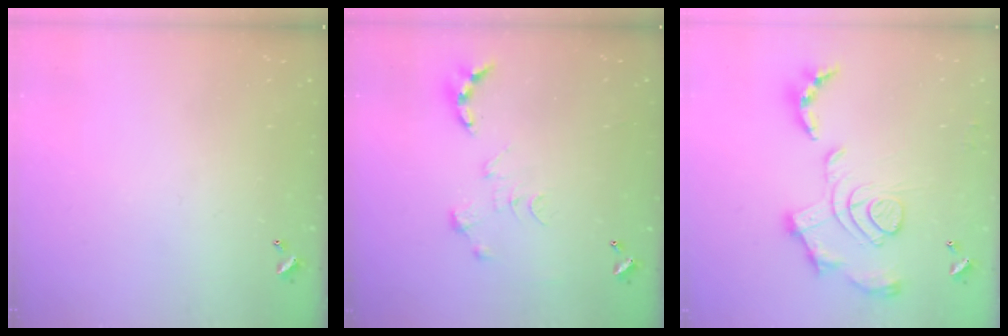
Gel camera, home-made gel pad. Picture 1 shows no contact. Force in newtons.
{"total": 0.0}
{"total": 2.1, "press": 1.4, "slide": 1.5}